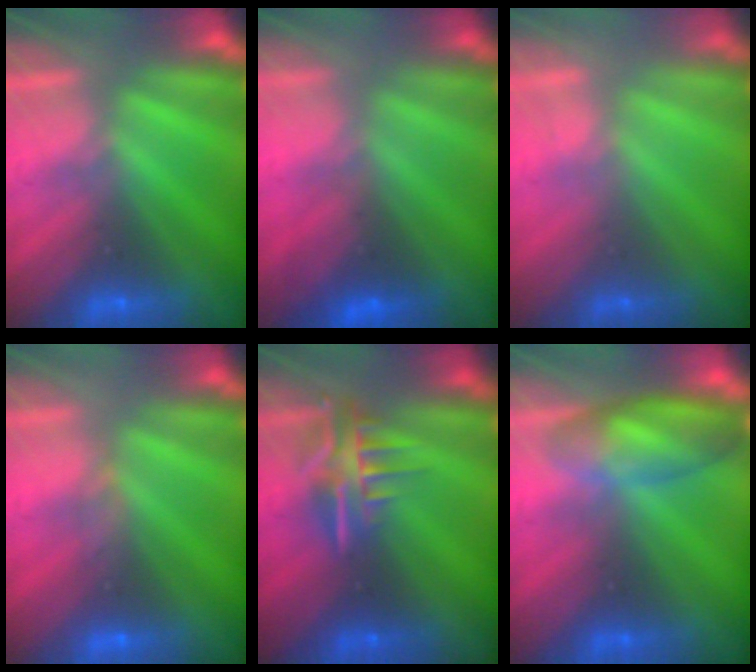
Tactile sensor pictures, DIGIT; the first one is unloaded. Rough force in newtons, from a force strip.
{"total": 2.9}
{"total": 2.3}
{"total": 3.5}
{"total": 5.5}
{"total": 4.6}